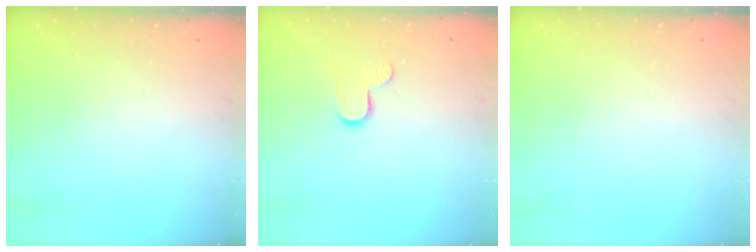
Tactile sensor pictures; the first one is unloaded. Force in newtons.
{"total": 7.4, "press": 7.4, "slide": 0.3}
{"total": 0.0}